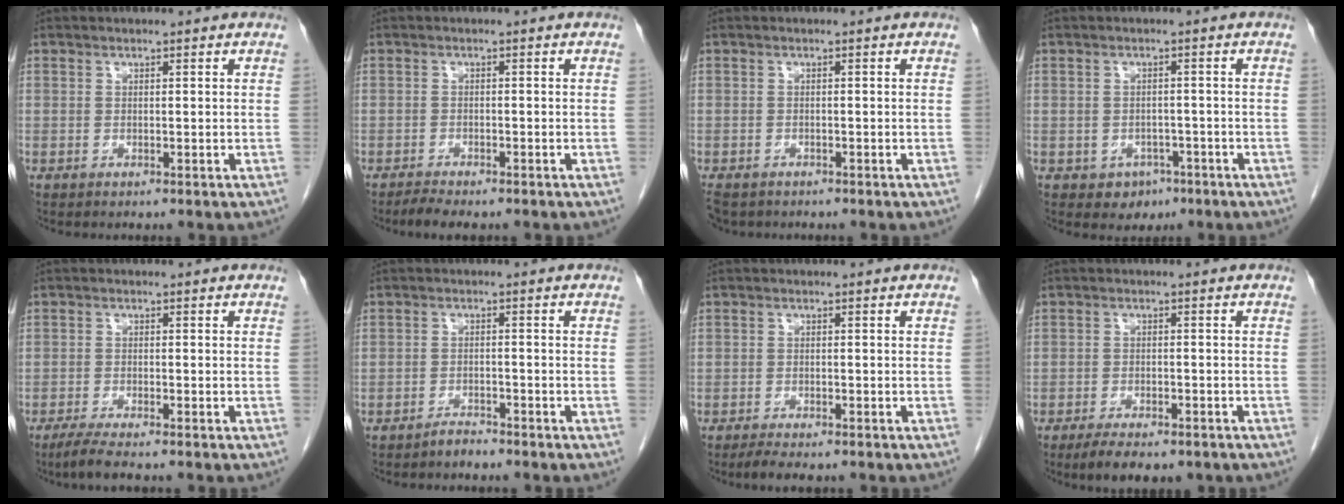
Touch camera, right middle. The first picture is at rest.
{"total": 3.1, "force": [-2.6, 0.6, 1.5], "torque": [-0.028, -0.007, -0.040]}
{"total": 5.3, "force": [-4.1, 2.7, 1.9], "torque": [-0.035, -0.006, -0.060]}
{"total": 3.3, "force": [-1.8, 2.6, 1.0], "torque": [-0.008, 0.009, -0.015]}
{"total": 3.7, "force": [-3.0, 0.0, 2.2], "torque": [-0.046, -0.010, -0.055]}
{"total": 1.9, "force": [-1.8, 0.3, 0.4], "torque": [-0.006, -0.001, -0.030]}
{"total": 3.3, "force": [-2.7, 0.7, 1.8], "torque": [-0.031, -0.009, -0.040]}
{"total": 6.8, "force": [-5.1, 2.4, 3.8], "torque": [-0.051, -0.007, -0.073]}